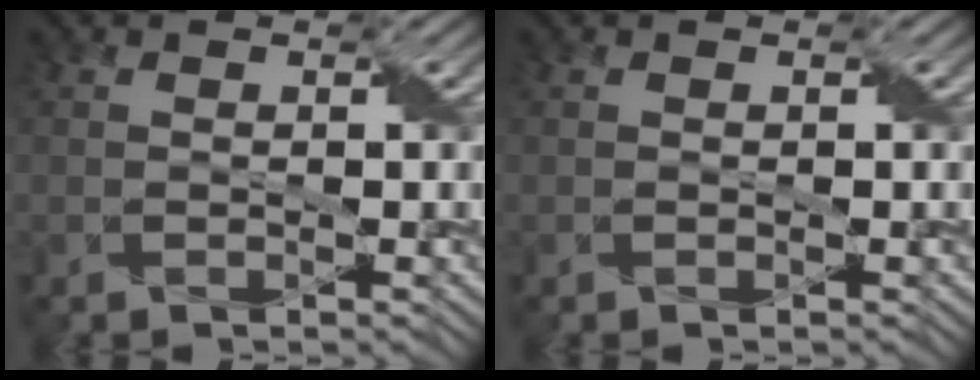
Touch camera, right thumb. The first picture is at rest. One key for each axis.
{"total": 0.0}